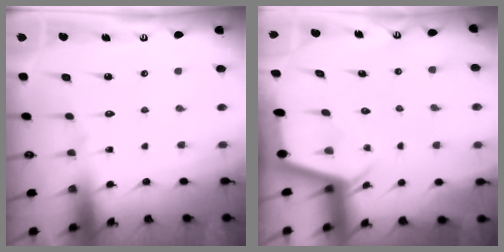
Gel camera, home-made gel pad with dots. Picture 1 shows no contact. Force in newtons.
{"total": 2.3, "press": 2.2, "slide": 0.3}